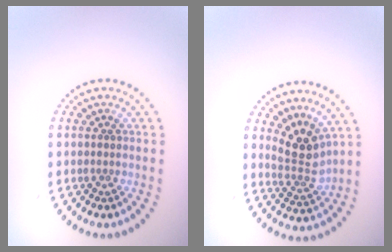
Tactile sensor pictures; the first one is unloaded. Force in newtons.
{"total": 3.4, "press": 2.7, "slide": 2.1}